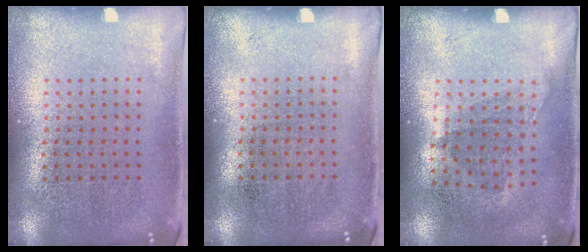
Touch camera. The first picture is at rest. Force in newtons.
{"total": 0.0}
{"total": 1.1, "press": 0.8, "slide": 0.7}